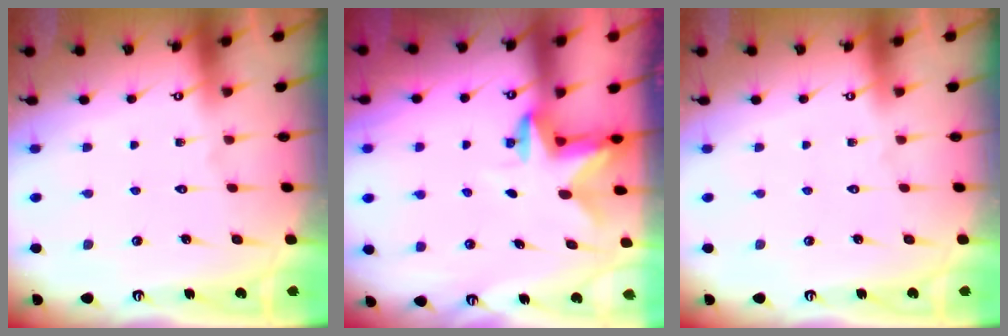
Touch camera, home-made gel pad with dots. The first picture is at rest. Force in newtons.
{"total": 2.7, "press": 2.7, "slide": 0.5}
{"total": 0.0}